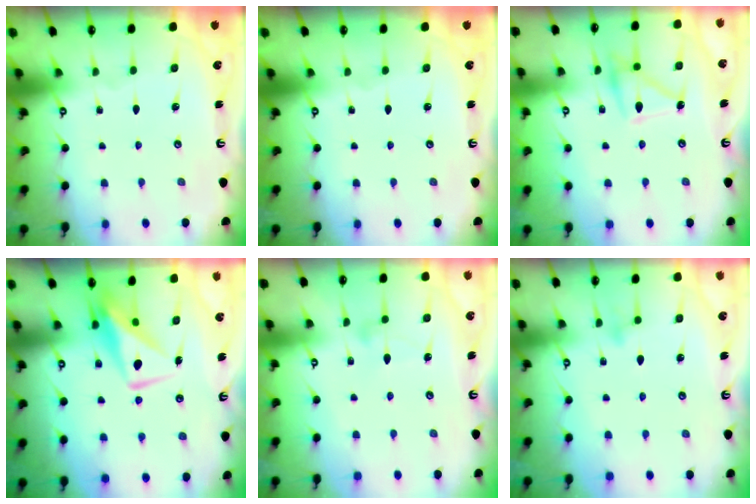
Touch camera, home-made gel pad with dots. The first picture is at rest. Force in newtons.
{"total": 0.0}
{"total": 12.4, "press": 12.4, "slide": 0.4}
{"total": 8.8, "press": 8.8, "slide": 0.9}
{"total": 6.8, "press": 6.8, "slide": 0.3}
{"total": 7.8, "press": 7.8, "slide": 0.7}